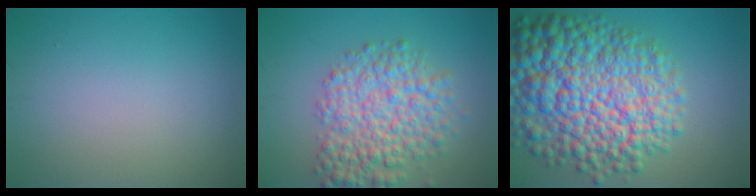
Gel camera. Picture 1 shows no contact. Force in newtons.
{"total": 6.8, "press": 6.8, "slide": 0.3}
{"total": 15.0, "press": 15.0, "slide": 0.4}